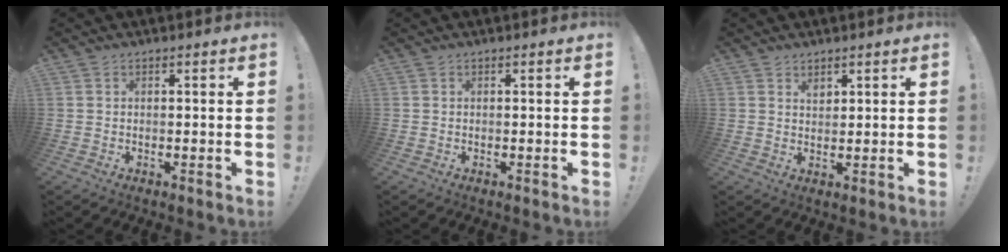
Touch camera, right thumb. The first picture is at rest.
{"total": 0.0}
{"total": 2.1, "force": [1.7, 1.0, 0.9], "torque": [-0.003, -0.010, 0.027]}